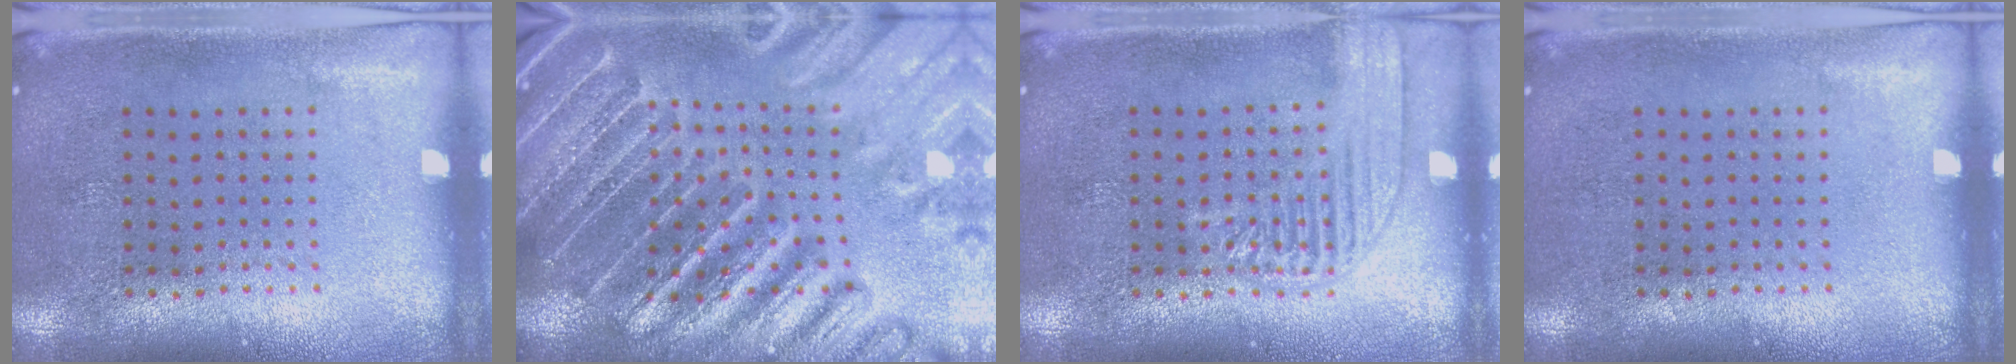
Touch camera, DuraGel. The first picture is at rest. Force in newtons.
{"total": 4.2, "press": 4.0, "slide": 1.3}
{"total": 2.5, "press": 2.5, "slide": 0.3}
{"total": 0.0}